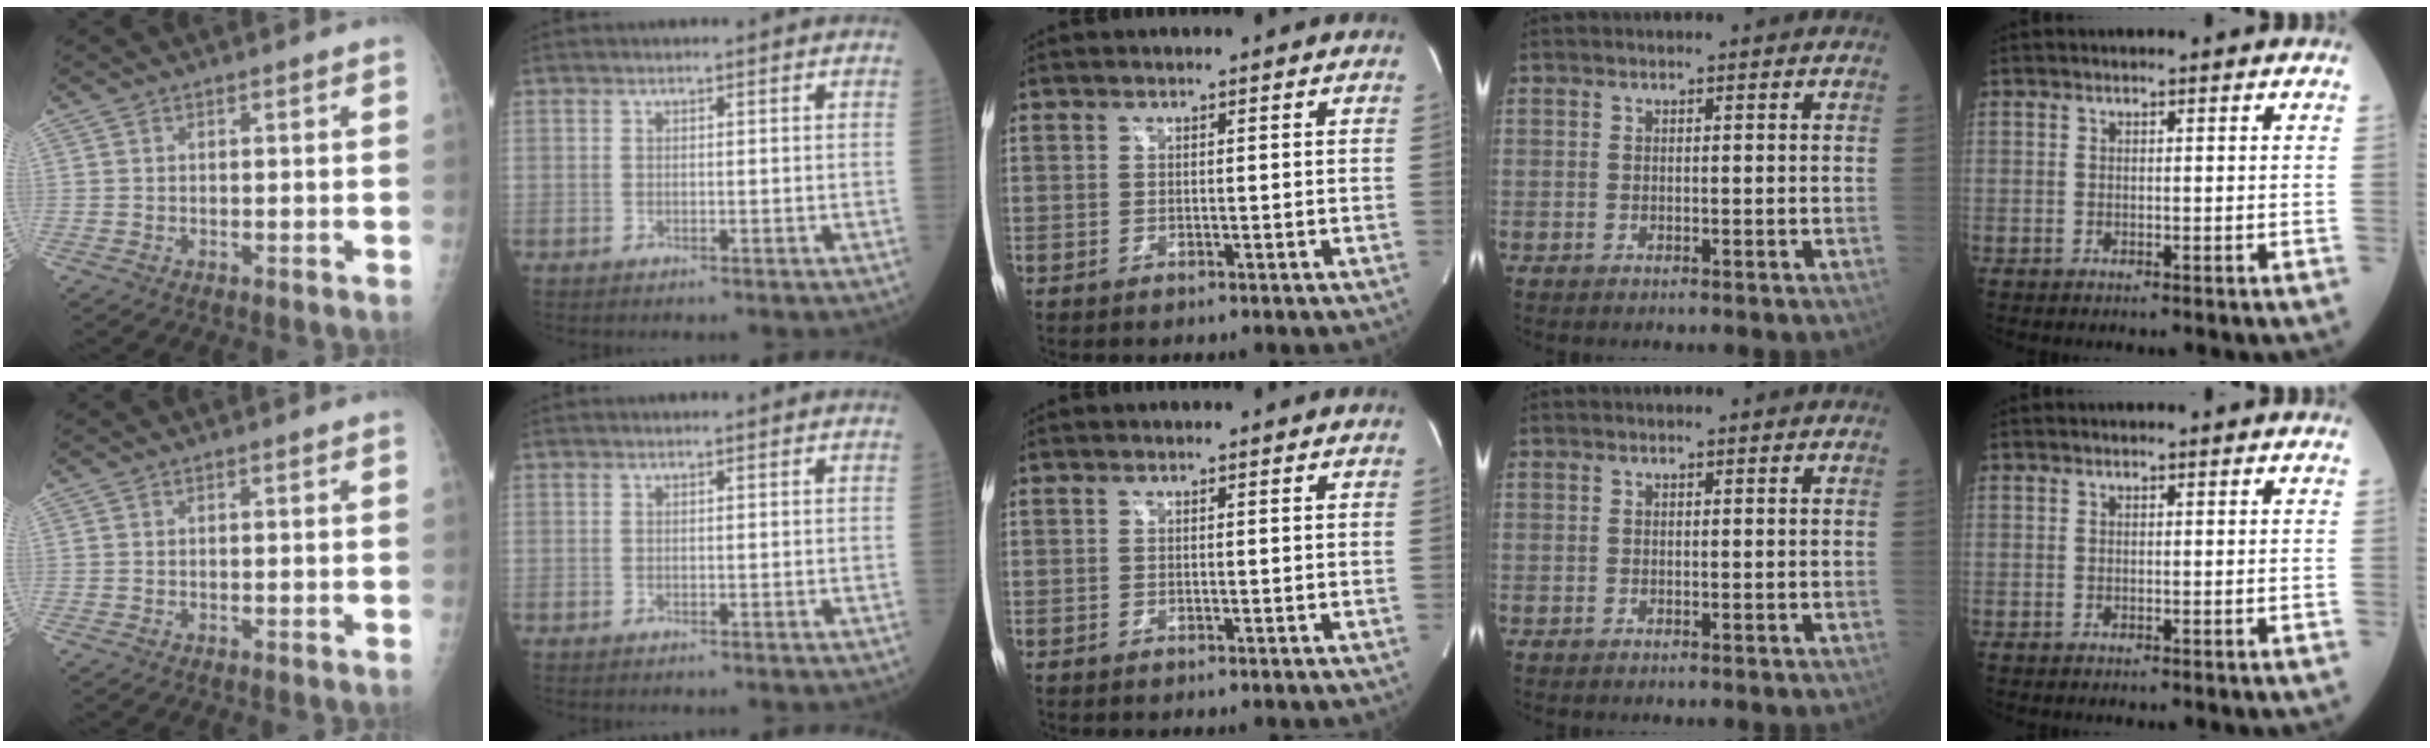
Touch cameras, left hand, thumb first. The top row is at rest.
{}